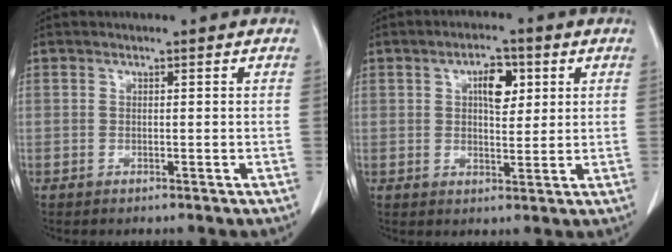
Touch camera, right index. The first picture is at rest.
{"total": 5.4, "force": [2.0, 2.5, 4.3], "torque": [-0.069, 0.008, 0.033]}